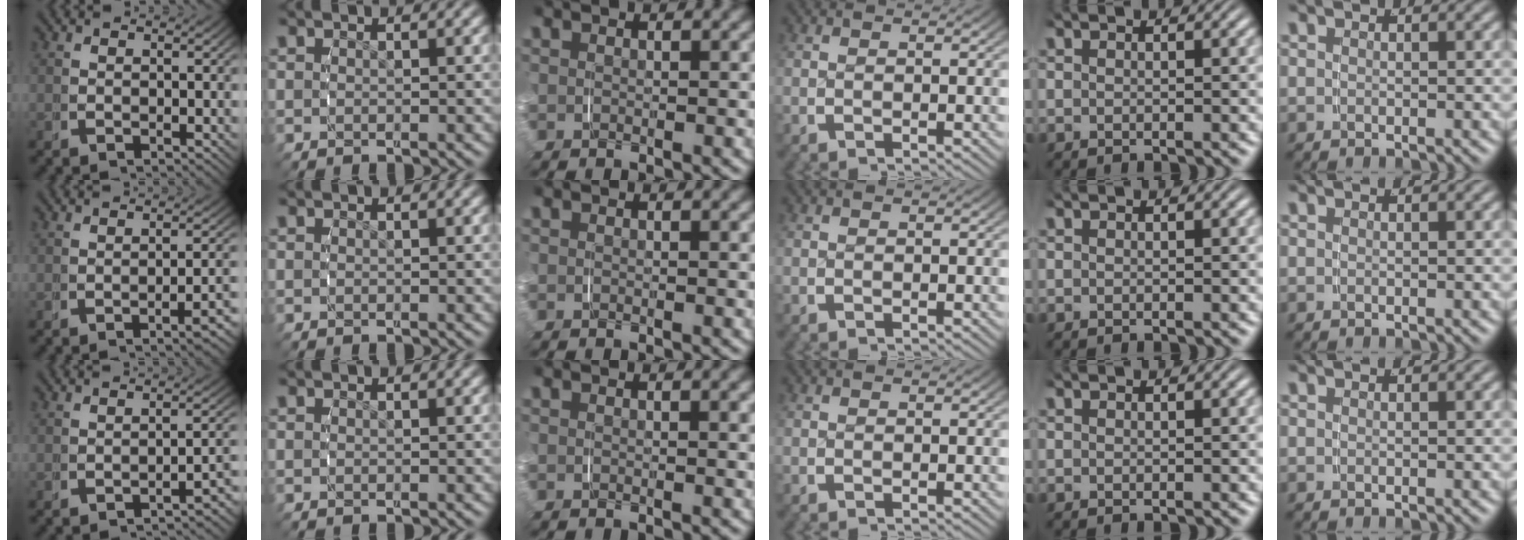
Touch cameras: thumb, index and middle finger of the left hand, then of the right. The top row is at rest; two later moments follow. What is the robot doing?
{"motion": "grasp_and_lifting", "object": "string"}